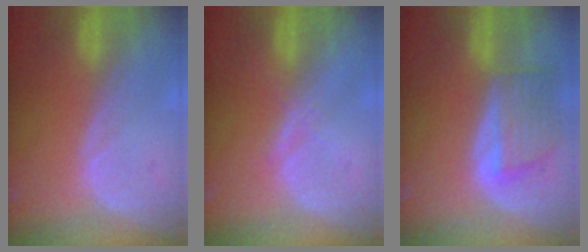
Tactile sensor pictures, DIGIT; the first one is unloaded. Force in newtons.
{"total": 1.3, "press": 1.3, "slide": 0.1}
{"total": 6.6, "press": 6.3, "slide": 1.9}